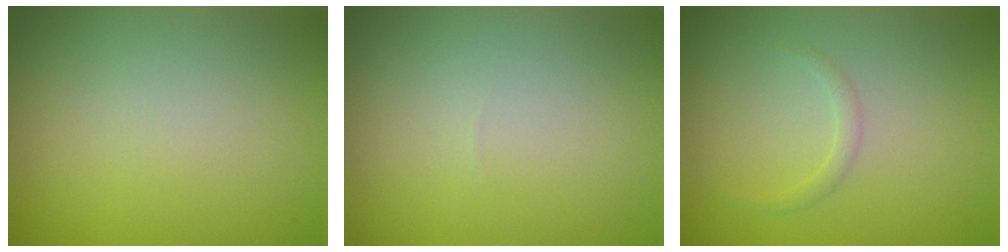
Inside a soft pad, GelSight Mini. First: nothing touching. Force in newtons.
{"total": 0.0}
{"total": 0.9, "press": 0.9, "slide": 0.0}